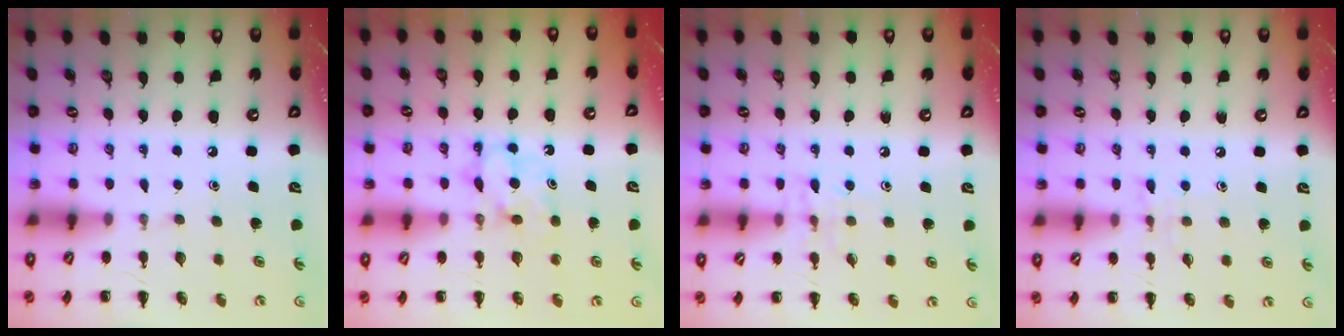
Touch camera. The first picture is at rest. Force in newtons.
{"total": 5.4, "press": 5.3, "slide": 1.0}
{"total": 6.1, "press": 6.0, "slide": 0.9}
{"total": 5.0, "press": 4.8, "slide": 1.3}